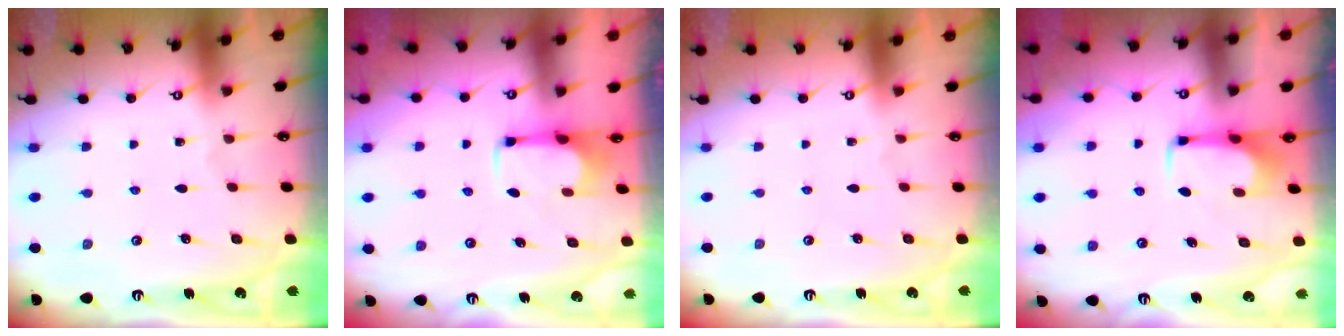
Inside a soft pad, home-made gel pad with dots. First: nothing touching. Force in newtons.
{"total": 2.6, "press": 2.4, "slide": 0.9}
{"total": 1.5, "press": 1.4, "slide": 0.6}
{"total": 1.7, "press": 1.7, "slide": 0.4}